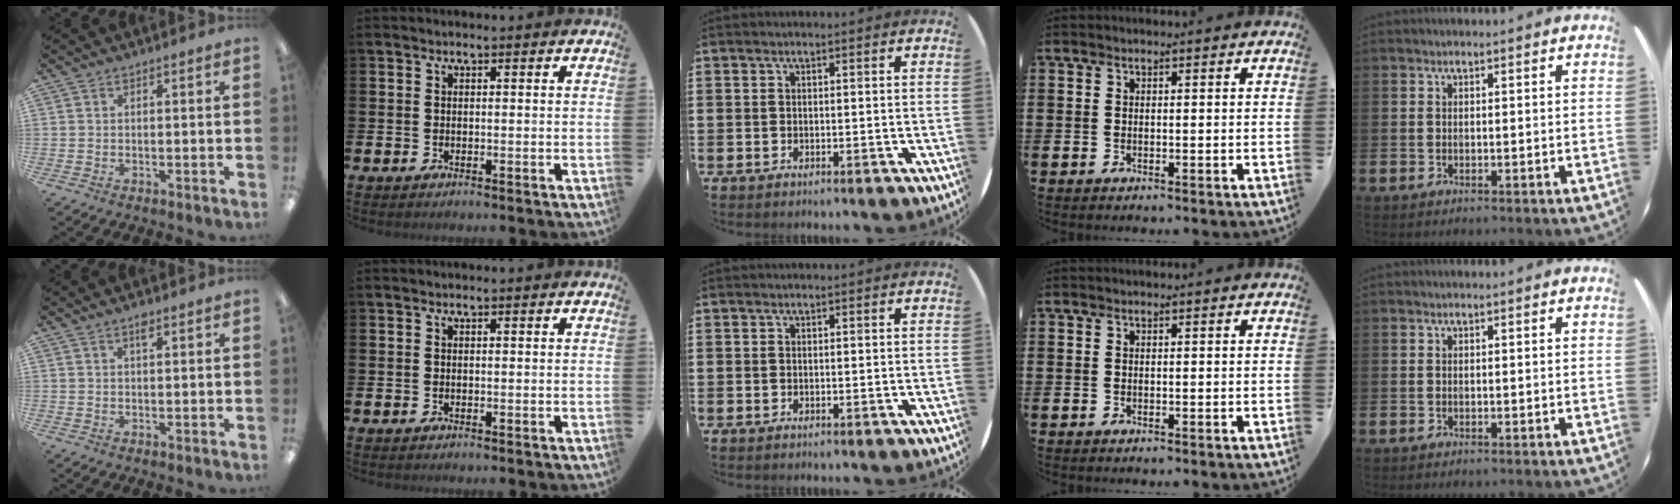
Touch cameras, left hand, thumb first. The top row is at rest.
{"thumb": {"total": 1.8, "force": [1.2, 0.6, 1.2], "torque": [-0.021, -0.001, 0.019]}}